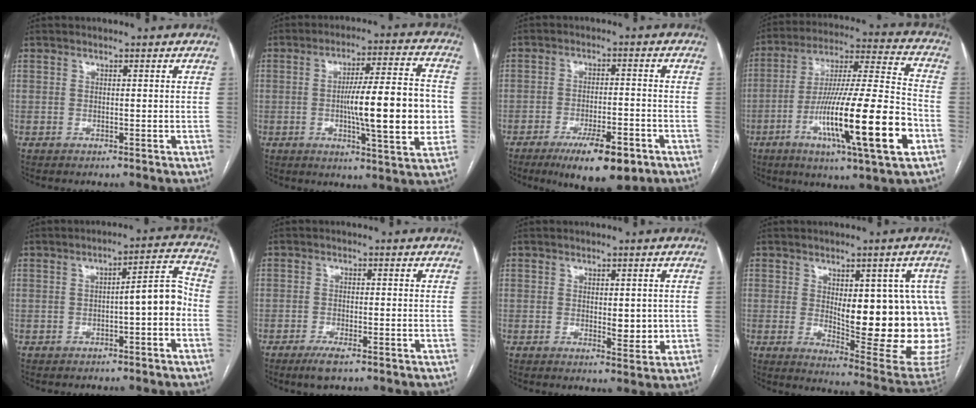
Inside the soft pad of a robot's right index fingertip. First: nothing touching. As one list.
[{"total": 15.6, "force": [-1.4, 1.8, 15.4], "torque": [-0.235, 0.006, -0.022]}, {"total": 10.3, "force": [-6.2, 2.7, 7.7], "torque": [-0.121, -0.012, -0.092]}, {"total": 22.5, "force": [-7.9, 1.0, 21.0], "torque": [-0.352, -0.022, -0.134]}, {"total": 6.3, "force": [-1.4, 1.1, 6.0], "torque": [-0.075, 0.028, -0.022]}, {"total": 3.1, "force": [-2.1, 0.5, 2.2], "torque": [-0.044, -0.004, -0.037]}, {"total": 3.6, "force": [0.2, 1.7, 3.2], "torque": [-0.048, -0.010, 0.008]}, {"total": 19.2, "force": [0.2, 5.3, 18.4], "torque": [-0.182, 0.004, 0.024]}]